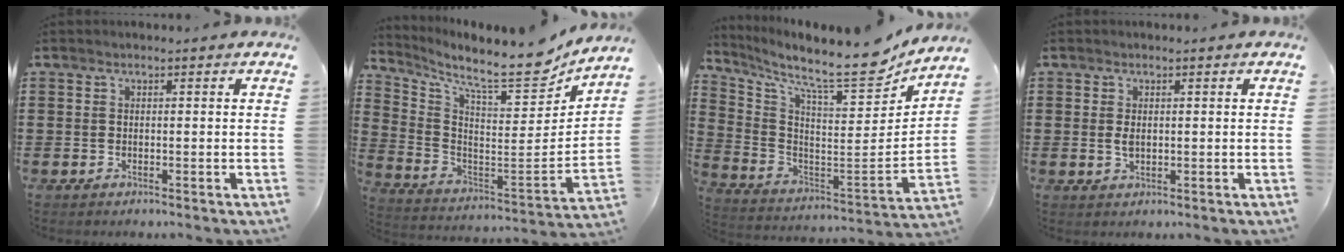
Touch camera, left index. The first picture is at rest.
{"total": 10.4, "force": [9.0, 1.3, 5.1], "torque": [-0.117, -0.086, 0.144]}
{"total": 10.8, "force": [9.0, 1.5, 5.7], "torque": [-0.127, -0.086, 0.144]}
{"total": 1.8, "force": [0.2, 0.9, 1.5], "torque": [-0.033, 0.003, 0.004]}